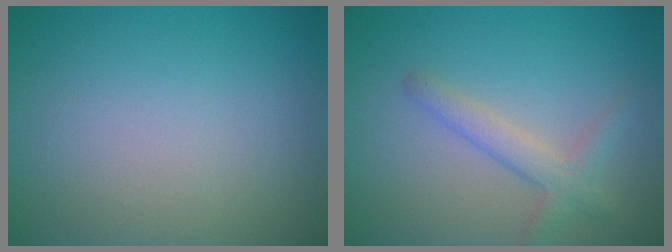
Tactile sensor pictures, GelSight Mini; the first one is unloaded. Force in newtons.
{"total": 2.6, "press": 2.5, "slide": 0.1}